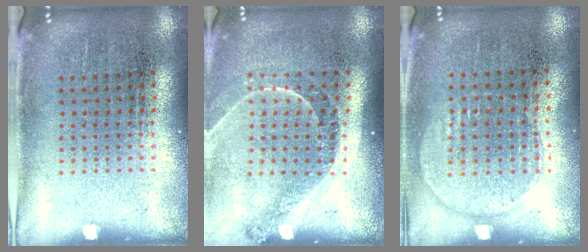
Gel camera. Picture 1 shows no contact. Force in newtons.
{"total": 1.3, "press": 1.3, "slide": 0.2}
{"total": 0.9, "press": 0.8, "slide": 0.4}